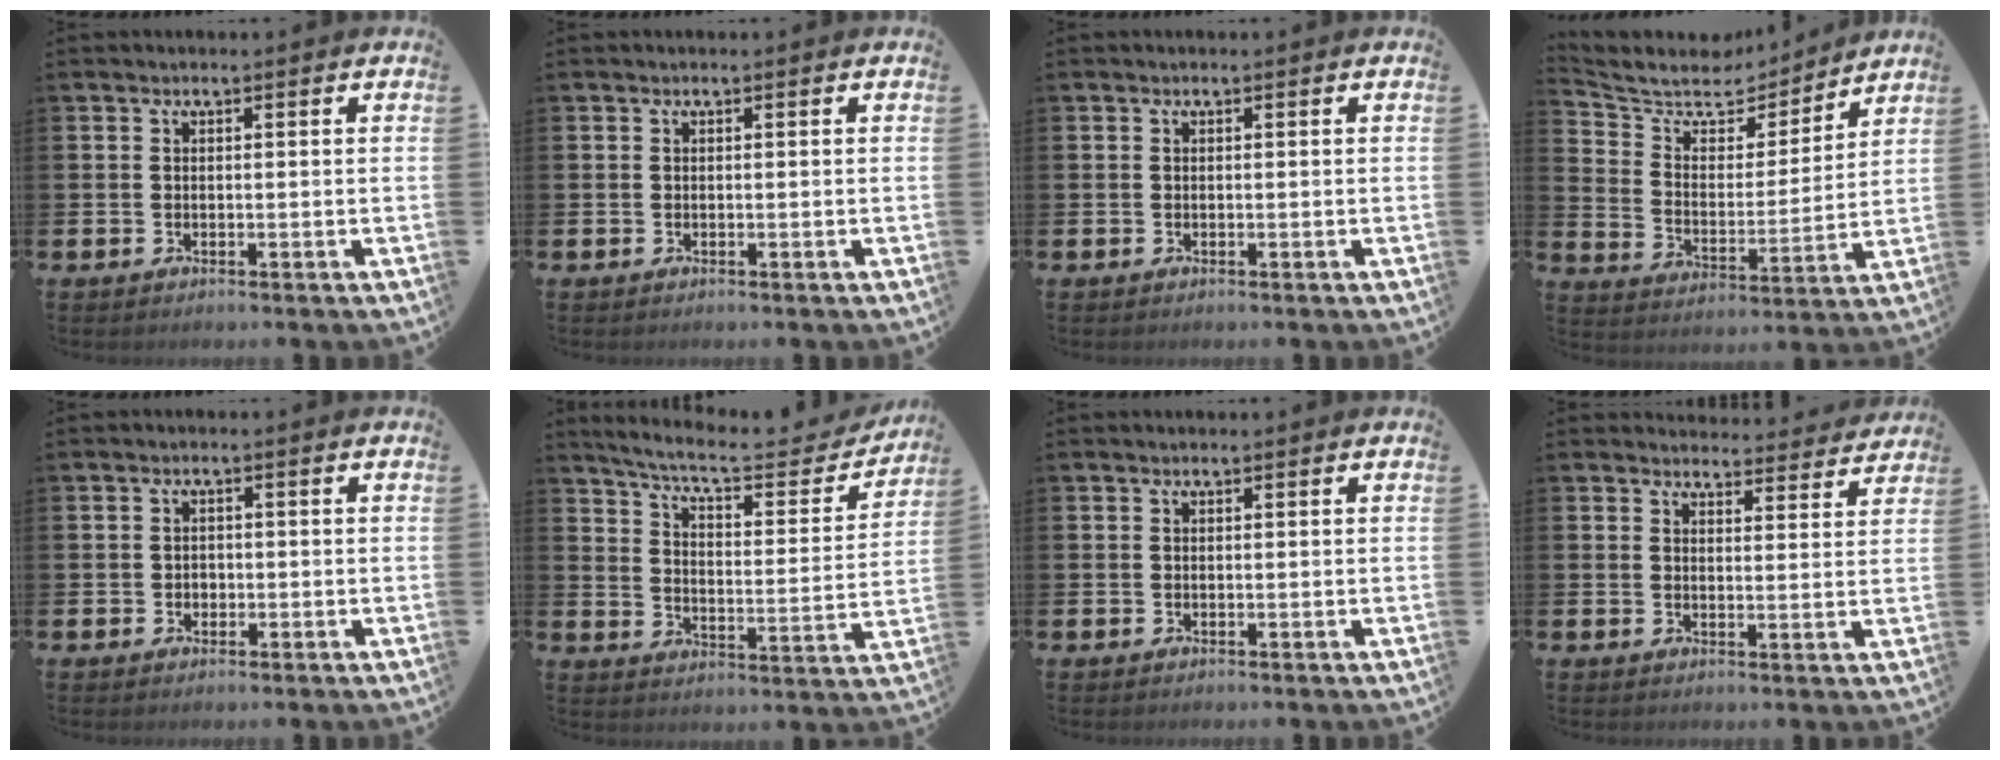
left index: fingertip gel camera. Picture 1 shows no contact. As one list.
[{"total": 0.0}, {"total": 0.0}, {"total": 6.5, "force": [5.6, 3.1, 1.2], "torque": [-0.068, -0.044, 0.093]}, {"total": 1.2, "force": [-0.3, 1.1, 0.4], "torque": [0.002, 0.003, -0.010]}, {"total": 7.4, "force": [6.7, 1.3, 2.9], "torque": [-0.081, -0.049, 0.109]}, {"total": 0.0}, {"total": 3.6, "force": [3.6, 0.5, -0.1], "torque": [0.004, -0.029, 0.061]}]